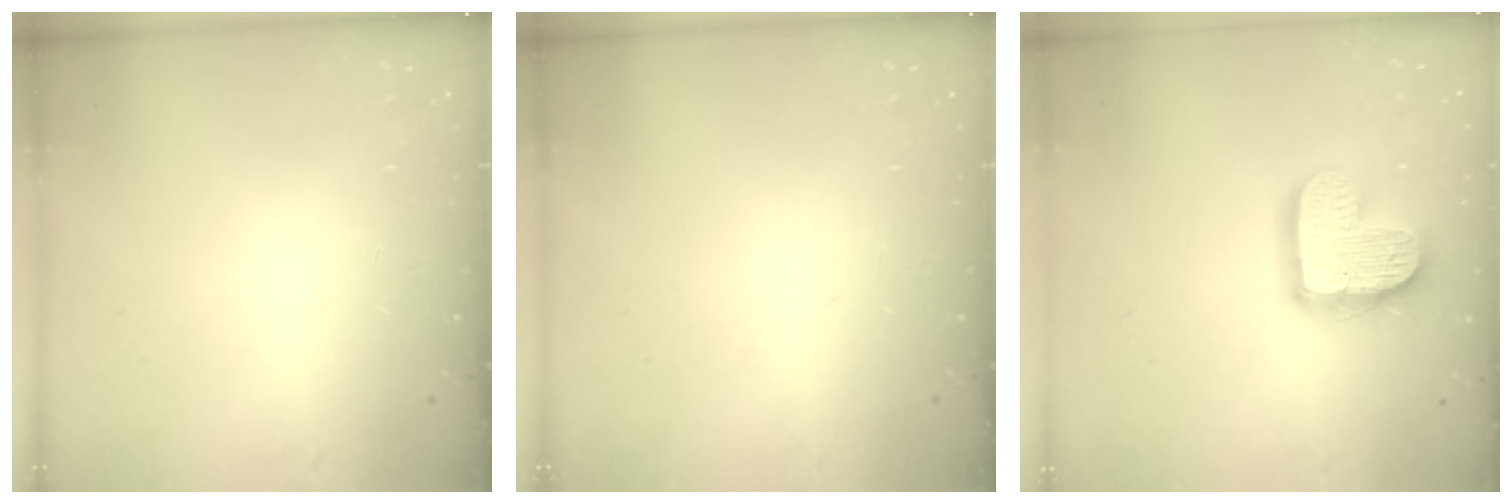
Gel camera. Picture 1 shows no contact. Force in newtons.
{"total": 0.0}
{"total": 14.9, "press": 14.9, "slide": 1.1}